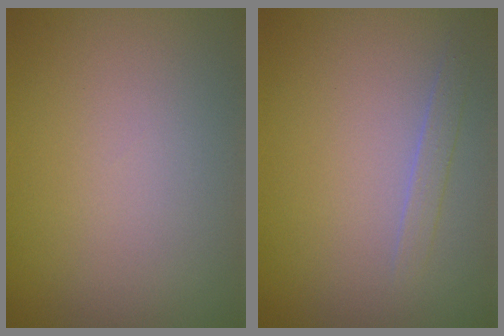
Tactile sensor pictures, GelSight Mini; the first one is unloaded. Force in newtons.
{"total": 1.1, "press": 1.1, "slide": 0.1}